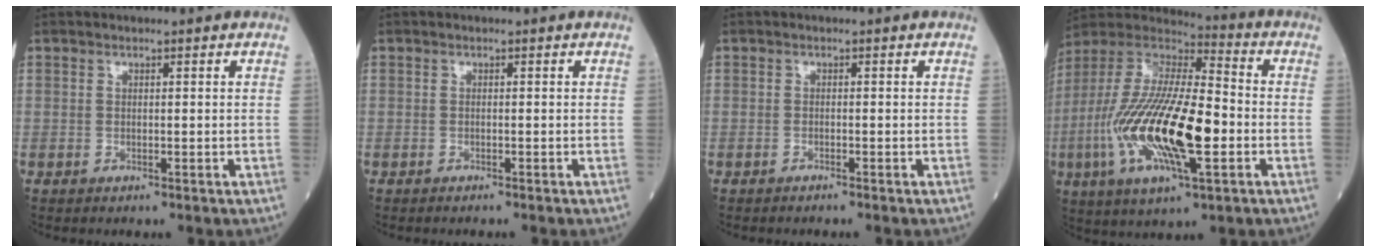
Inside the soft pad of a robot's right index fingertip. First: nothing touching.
{"total": 1.3, "force": [-1.1, -0.1, 0.7], "torque": [-0.010, 0.001, -0.012]}
{"total": 0.8, "force": [-0.7, -0.1, 0.3], "torque": [-0.010, 0.000, -0.008]}
{"total": 22.1, "force": [-4.8, 5.3, 20.9], "torque": [-0.449, -0.021, -0.089]}